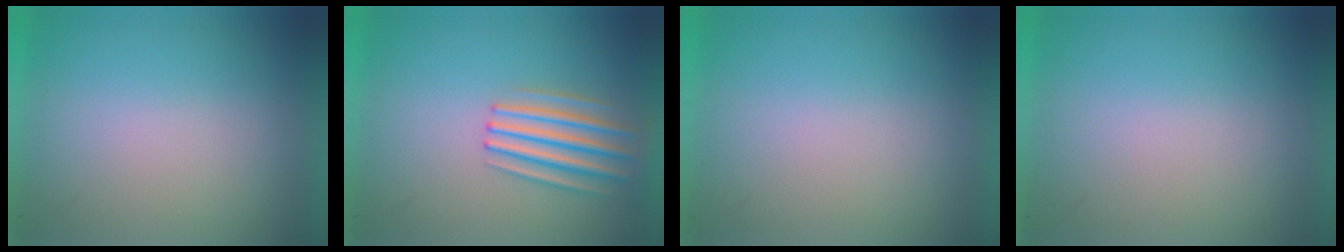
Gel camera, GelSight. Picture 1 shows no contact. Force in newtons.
{"total": 3.6}
{"total": 1.2}
{"total": 1.0}